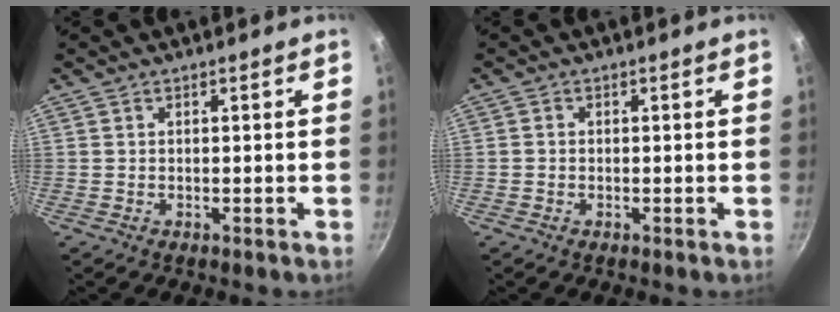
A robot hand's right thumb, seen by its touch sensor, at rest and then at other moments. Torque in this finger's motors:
{"motor_torque": [-0.22, -0.47, -0.21, -0.09, -0.05]}